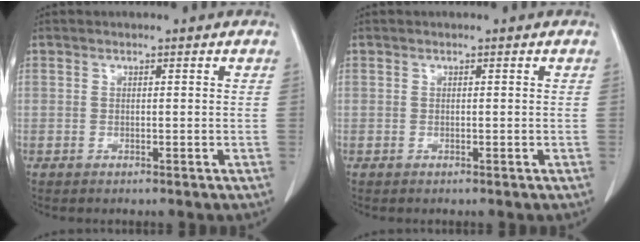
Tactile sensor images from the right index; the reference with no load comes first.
{"total": 0.0}